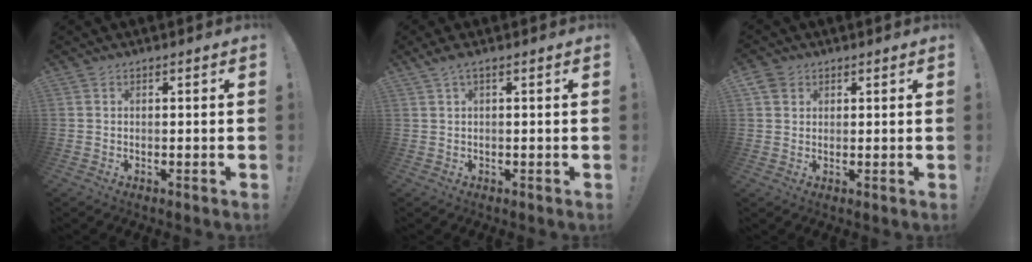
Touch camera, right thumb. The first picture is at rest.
{"total": 2.2, "force": [1.0, 0.1, 1.9], "torque": [-0.036, -0.001, 0.018]}
{"total": 4.1, "force": [2.4, 3.2, 1.1], "torque": [-0.019, -0.004, 0.045]}